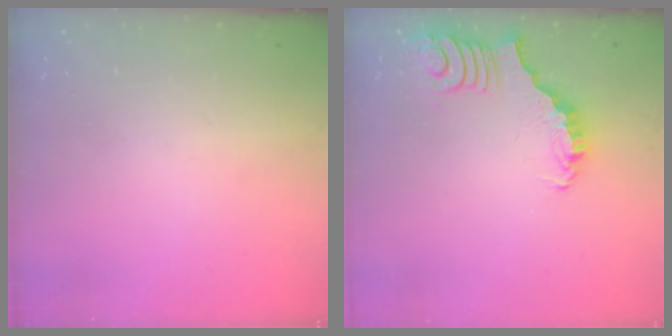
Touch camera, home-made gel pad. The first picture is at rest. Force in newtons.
{"total": 3.4, "press": 3.4, "slide": 0.5}